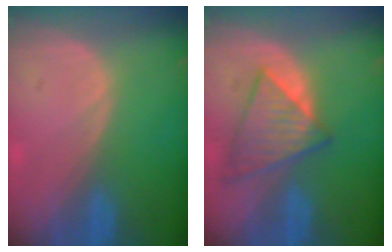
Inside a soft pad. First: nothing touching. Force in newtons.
{"total": 6.9, "press": 6.9, "slide": 1.0}